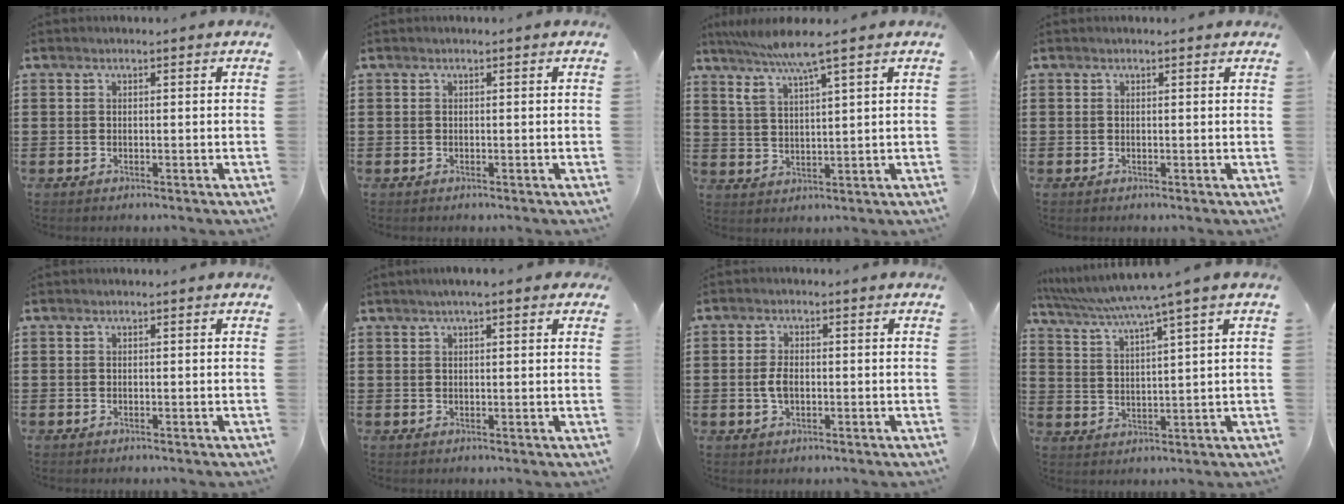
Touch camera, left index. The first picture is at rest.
{"total": 0.0}
{"total": 6.7, "force": [5.0, -0.2, 4.4], "torque": [-0.099, -0.016, 0.085]}
{"total": 0.0}
{"total": 0.0}
{"total": 2.3, "force": [1.5, 0.3, 1.7], "torque": [-0.037, 0.006, 0.026]}
{"total": 3.2, "force": [-0.3, 1.7, 2.8], "torque": [-0.067, -0.001, -0.010]}
{"total": 5.2, "force": [4.0, -1.2, 3.1], "torque": [-0.076, -0.028, 0.062]}